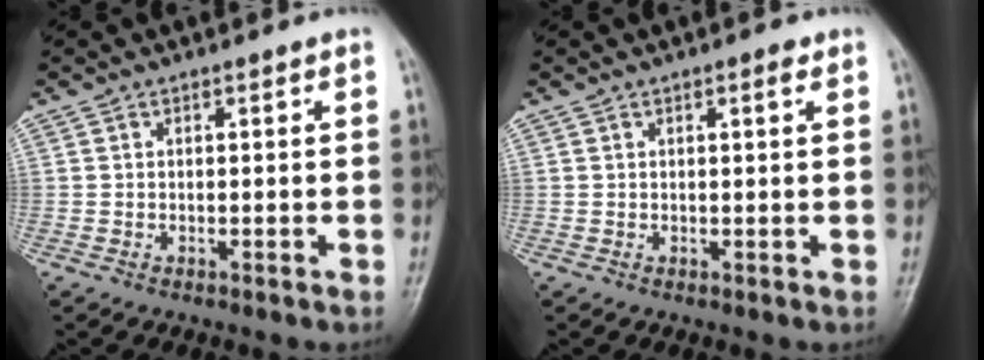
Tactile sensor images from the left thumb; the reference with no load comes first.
{"total": 1.4, "force": [0.7, 0.3, 1.1], "torque": [-0.018, -0.001, 0.009]}